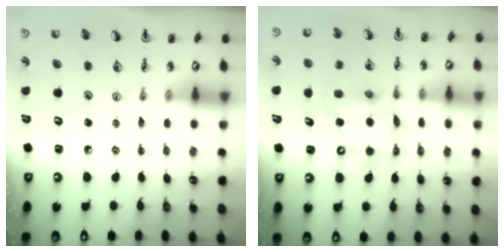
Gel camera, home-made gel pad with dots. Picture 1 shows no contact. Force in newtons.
{"total": 11.4, "press": 11.4, "slide": 0.7}